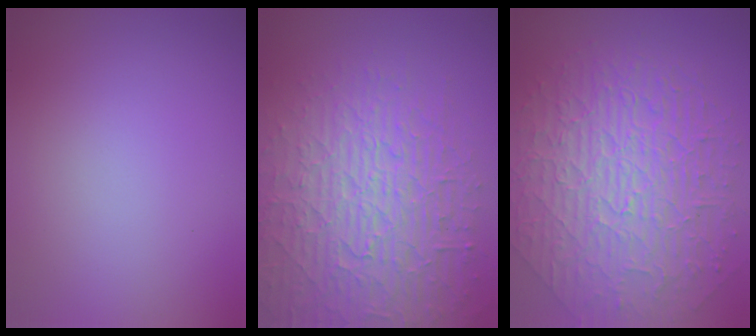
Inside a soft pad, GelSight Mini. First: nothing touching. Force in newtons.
{"total": 7.2, "press": 7.0, "slide": 1.8}
{"total": 10.0, "press": 6.6, "slide": 7.5}